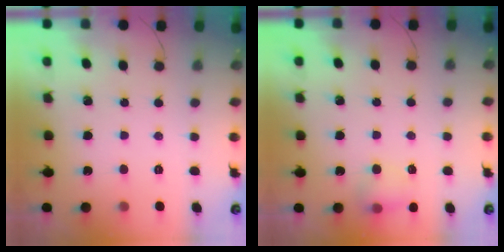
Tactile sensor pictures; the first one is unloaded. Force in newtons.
{"total": 5.7, "press": 5.5, "slide": 1.6}